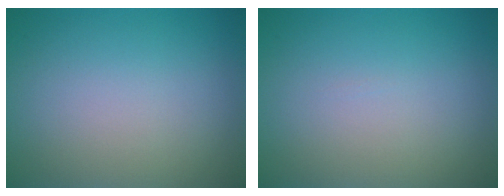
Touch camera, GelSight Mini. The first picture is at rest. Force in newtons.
{"total": 0.0}